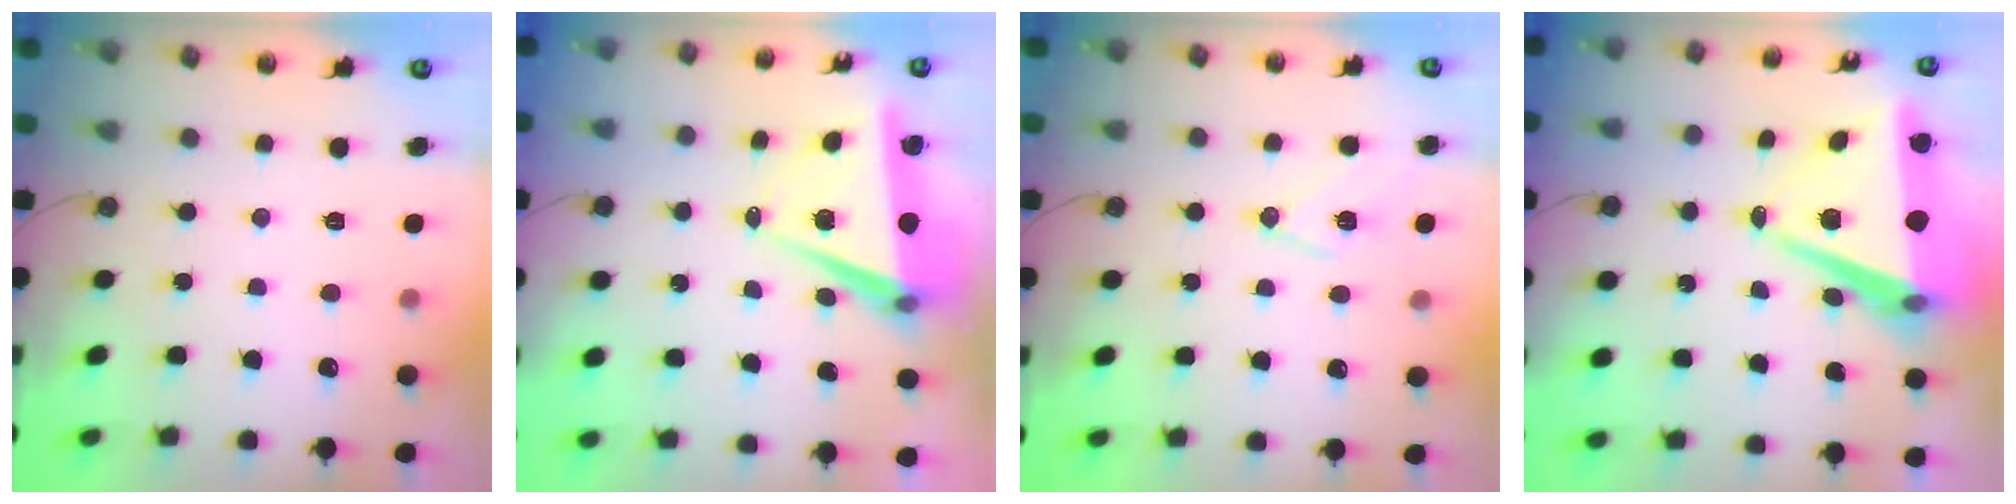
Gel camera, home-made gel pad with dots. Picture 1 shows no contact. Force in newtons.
{"total": 6.8, "press": 5.3, "slide": 4.3}
{"total": 10.3, "press": 9.9, "slide": 2.6}
{"total": 11.4, "press": 10.6, "slide": 4.1}